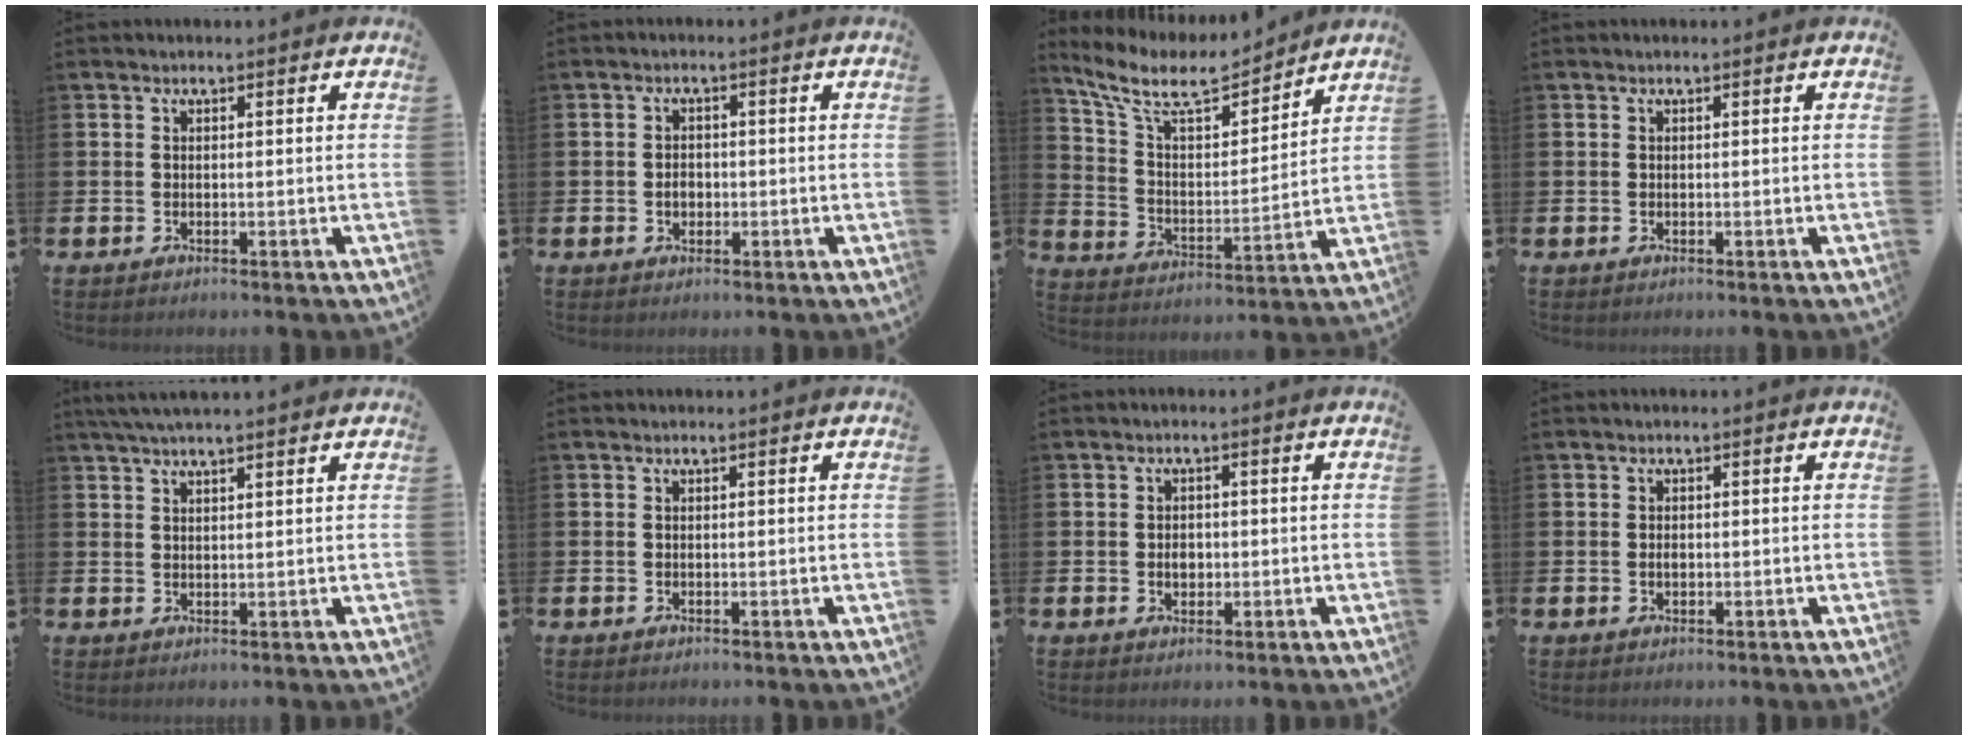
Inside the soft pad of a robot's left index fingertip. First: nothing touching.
{"total": 1.9, "force": [-0.3, 1.5, 1.1], "torque": [-0.012, 0.002, -0.011]}
{"total": 9.6, "force": [8.4, 2.8, 3.6], "torque": [-0.116, -0.054, 0.148]}
{"total": 0.0}
{"total": 3.2, "force": [2.8, 0.2, 1.6], "torque": [-0.035, -0.002, 0.051]}
{"total": 0.0}
{"total": 2.1, "force": [-0.2, 1.6, 1.4], "torque": [-0.009, 0.000, -0.010]}
{"total": 0.9, "force": [-0.1, 0.6, 0.7], "torque": [-0.011, 0.003, -0.004]}